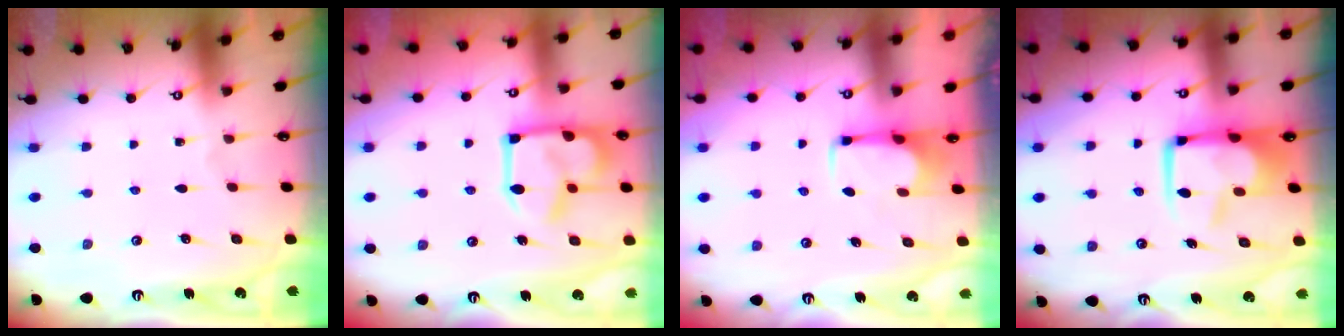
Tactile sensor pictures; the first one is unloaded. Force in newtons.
{"total": 13.8, "press": 13.8, "slide": 1.2}
{"total": 2.8, "press": 2.8, "slide": 0.5}
{"total": 10.9, "press": 10.7, "slide": 1.8}